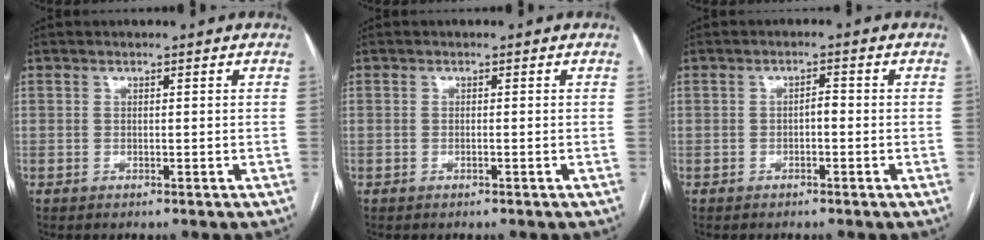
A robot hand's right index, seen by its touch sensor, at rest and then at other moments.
{"total": 0.0}
{"total": 1.6, "force": [-0.4, 0.7, 1.4], "torque": [-0.022, 0.006, -0.008]}